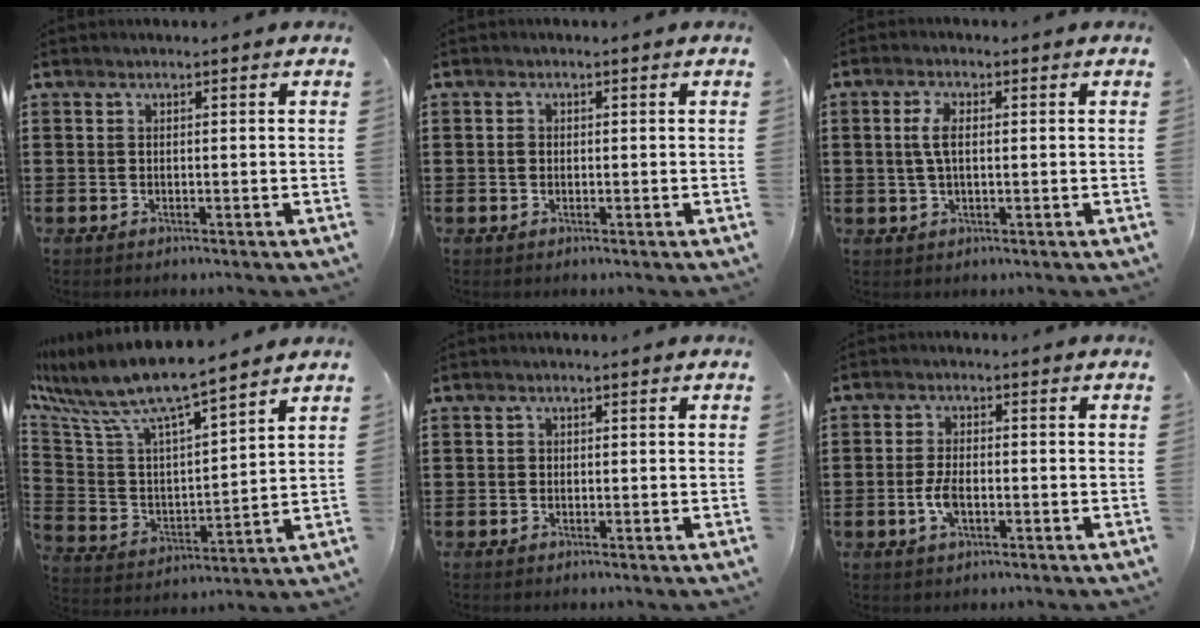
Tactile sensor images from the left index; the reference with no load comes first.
{"total": 0.9, "force": [-0.1, 0.8, 0.4], "torque": [-0.009, 0.006, -0.001]}
{"total": 4.2, "force": [0.5, 1.8, 3.7], "torque": [-0.091, 0.001, 0.003]}
{"total": 8.4, "force": [7.4, 0.9, 4.0], "torque": [-0.113, -0.054, 0.123]}
{"total": 0.7, "force": [0.0, 0.7, 0.2], "torque": [-0.006, 0.005, -0.001]}
{"total": 4.3, "force": [-1.1, 2.0, 3.6], "torque": [-0.085, -0.002, -0.024]}